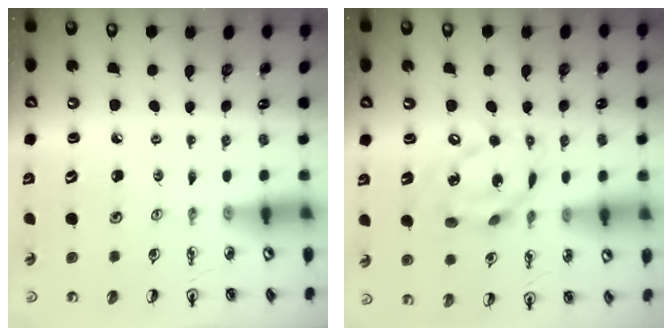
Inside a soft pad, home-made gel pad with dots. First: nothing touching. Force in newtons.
{"total": 14.0, "press": 13.9, "slide": 1.4}